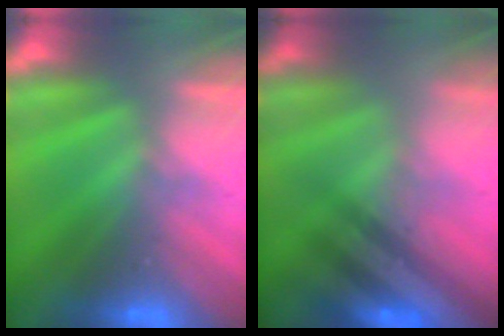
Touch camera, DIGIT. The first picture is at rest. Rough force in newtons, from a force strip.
{"total": 2.8}